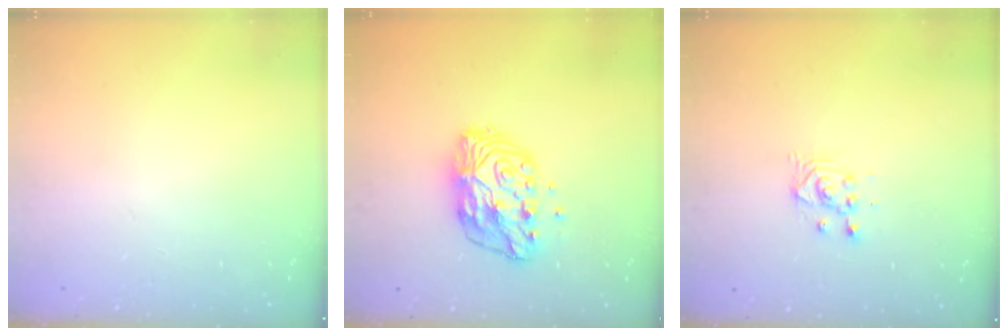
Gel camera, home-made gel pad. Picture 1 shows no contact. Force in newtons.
{"total": 13.2, "press": 13.2, "slide": 0.9}
{"total": 2.8, "press": 2.8, "slide": 0.1}